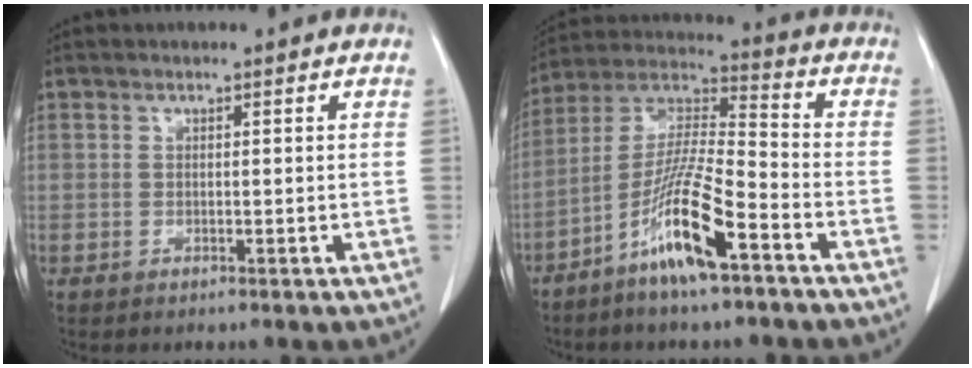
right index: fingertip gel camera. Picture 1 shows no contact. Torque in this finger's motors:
{"motor_torque": [1.53, -0.61, 0.73, 0.21]}